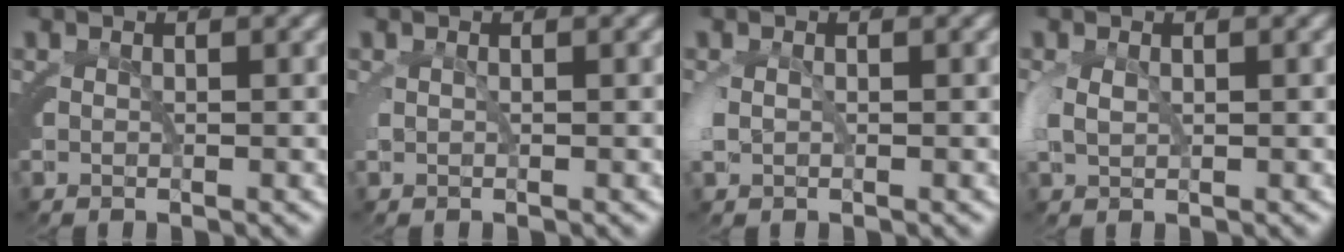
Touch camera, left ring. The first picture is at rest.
{"total": 0.0}
{"total": 0.9, "force": [-0.2, 0.3, 0.9], "torque": [-0.040, -0.009, 0.007]}
{"total": 1.5, "force": [0.3, 0.6, 1.3], "torque": [-0.047, -0.007, 0.018]}